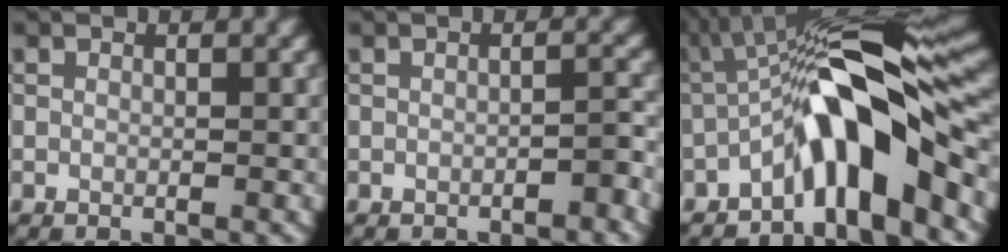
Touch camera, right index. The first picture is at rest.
{"total": 1.4, "force": [-0.9, 0.2, 1.0], "torque": [-0.014, 0.007, -0.014]}
{"total": 10.0, "force": [-3.5, 2.5, 9.0], "torque": [-0.135, 0.020, -0.072]}